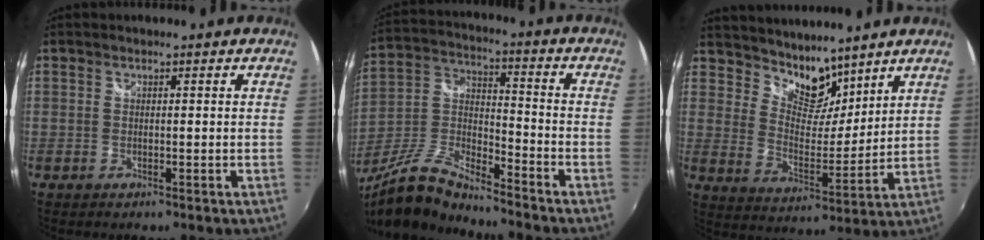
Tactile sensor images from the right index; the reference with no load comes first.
{"total": 13.2, "force": [-10.7, 2.3, 7.3], "torque": [-0.164, -0.008, -0.212]}
{"total": 9.6, "force": [7.9, 4.4, 3.2], "torque": [-0.048, -0.002, 0.144]}